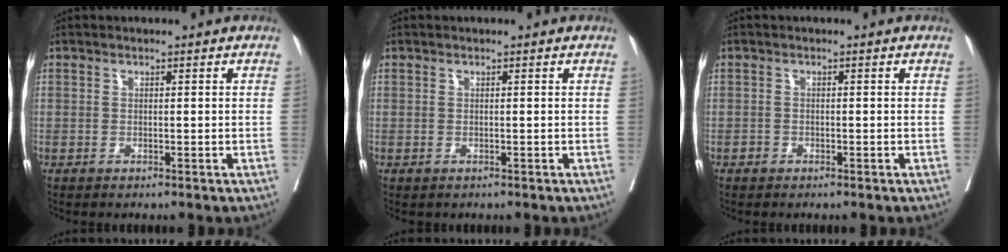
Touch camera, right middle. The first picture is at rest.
{"total": 0.0}
{"total": 0.6, "force": [-0.5, 0.4, 0.1], "torque": [0.000, 0.004, -0.010]}